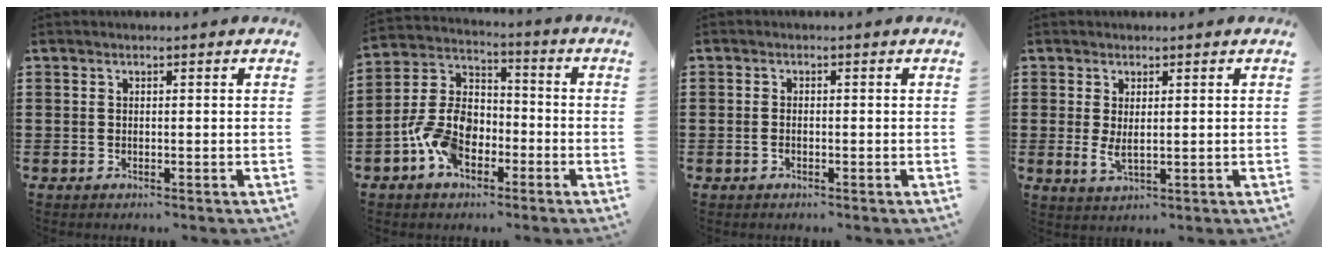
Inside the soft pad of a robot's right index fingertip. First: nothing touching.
{"total": 9.8, "force": [-4.0, 6.2, 6.4], "torque": [-0.166, 0.004, -0.081]}
{"total": 0.8, "force": [-0.4, 0.2, 0.7], "torque": [-0.016, -0.006, -0.005]}
{"total": 2.6, "force": [0.9, 1.0, 2.2], "torque": [-0.052, 0.000, 0.014]}